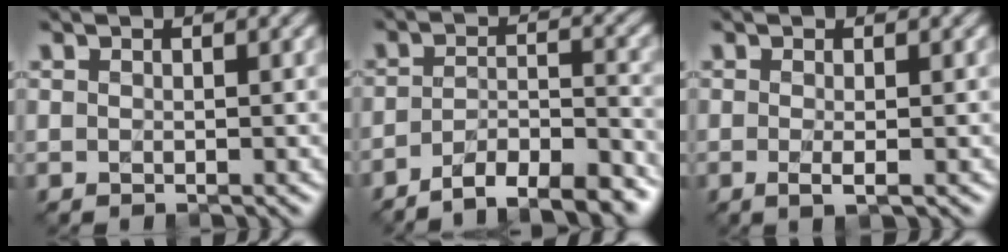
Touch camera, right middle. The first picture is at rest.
{"total": 7.9, "force": [-6.5, 1.8, 4.0], "torque": [-0.054, -0.004, -0.101]}
{"total": 1.4, "force": [-0.4, 0.3, 1.3], "torque": [-0.019, -0.007, -0.007]}